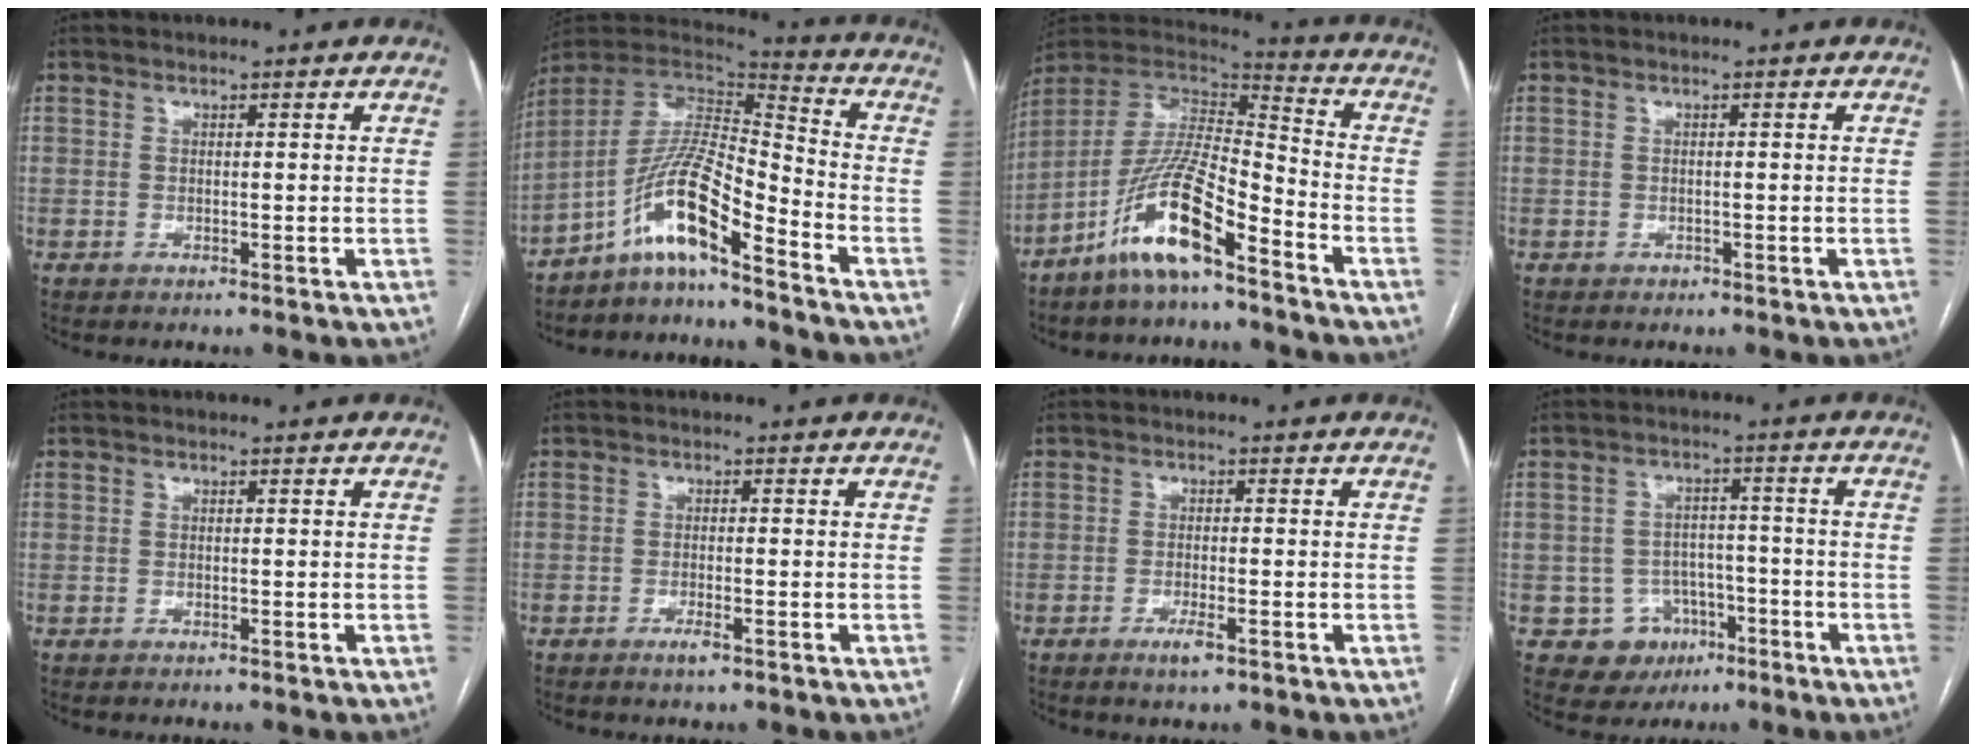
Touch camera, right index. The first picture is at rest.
{"total": 11.8, "force": [-8.1, 1.1, 8.6], "torque": [-0.164, 0.022, -0.149]}
{"total": 14.1, "force": [-9.0, 2.5, 10.6], "torque": [-0.212, 0.003, -0.168]}
{"total": 0.6, "force": [-0.3, 0.5, 0.1], "torque": [-0.006, 0.003, -0.004]}
{"total": 0.0}
{"total": 1.9, "force": [-1.2, 0.3, 1.4], "torque": [-0.026, -0.002, -0.018]}
{"total": 2.7, "force": [-1.5, 0.4, 2.2], "torque": [-0.040, -0.003, -0.025]}
{"total": 6.7, "force": [-2.9, 6.0, 0.9], "torque": [-0.005, 0.015, -0.035]}